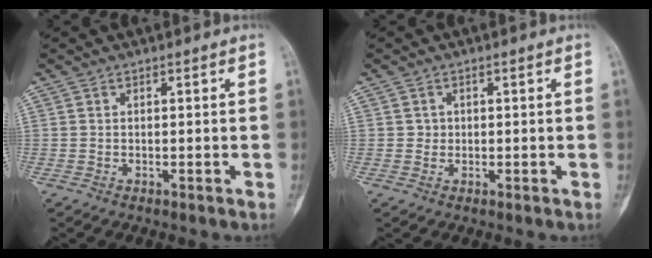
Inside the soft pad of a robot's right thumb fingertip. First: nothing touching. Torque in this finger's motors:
{"motor_torque": [0.26, 0.04, -0.05, 0.01, -0.05]}